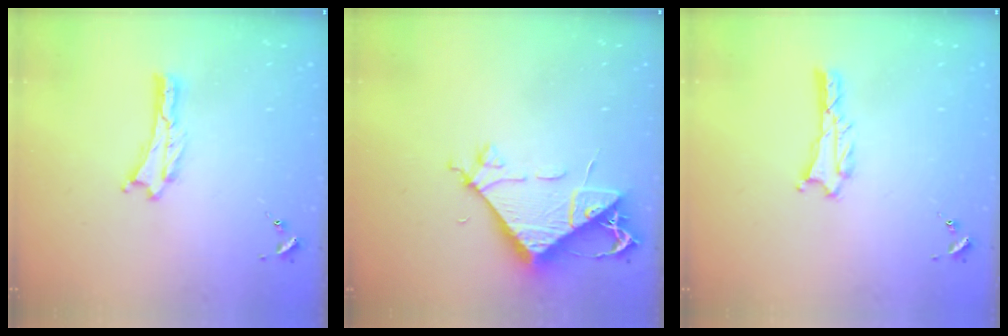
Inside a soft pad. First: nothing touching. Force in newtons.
{"total": 7.2, "press": 7.1, "slide": 1.2}
{"total": 1.0, "press": 1.0, "slide": 0.1}